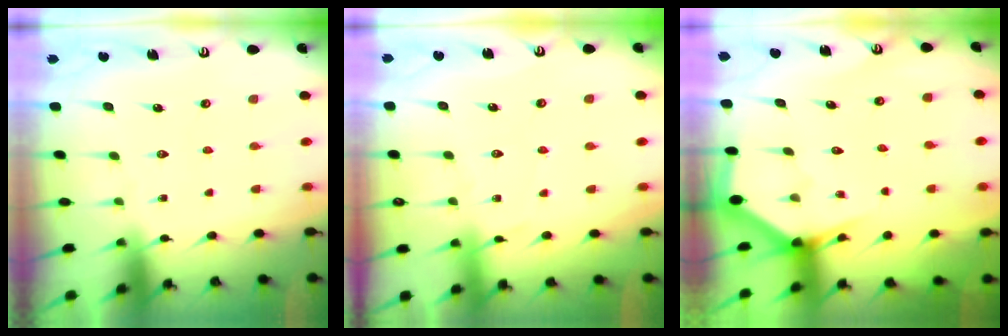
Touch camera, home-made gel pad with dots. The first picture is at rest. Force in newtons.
{"total": 3.8, "press": 3.8, "slide": 0.5}
{"total": 2.8, "press": 2.8, "slide": 0.1}